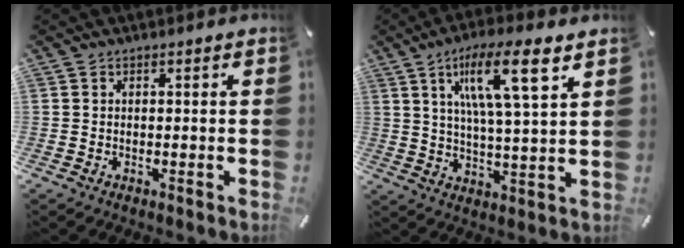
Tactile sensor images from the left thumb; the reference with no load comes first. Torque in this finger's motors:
{"motor_torque": [1.71, 1.74, 1.40, -1.37, 0.56]}